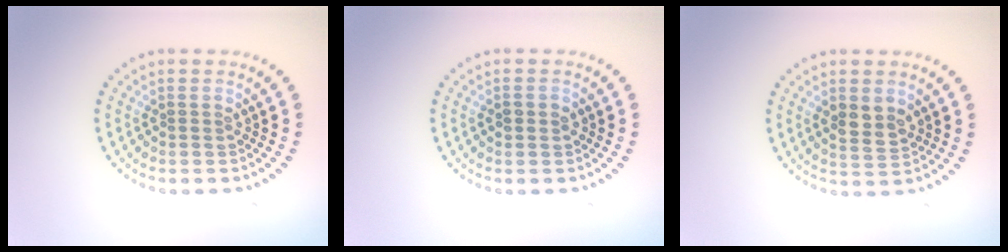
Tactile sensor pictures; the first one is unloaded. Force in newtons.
{"total": 1.4, "press": 1.4, "slide": 0.1}
{"total": 2.5, "press": 2.4, "slide": 0.5}